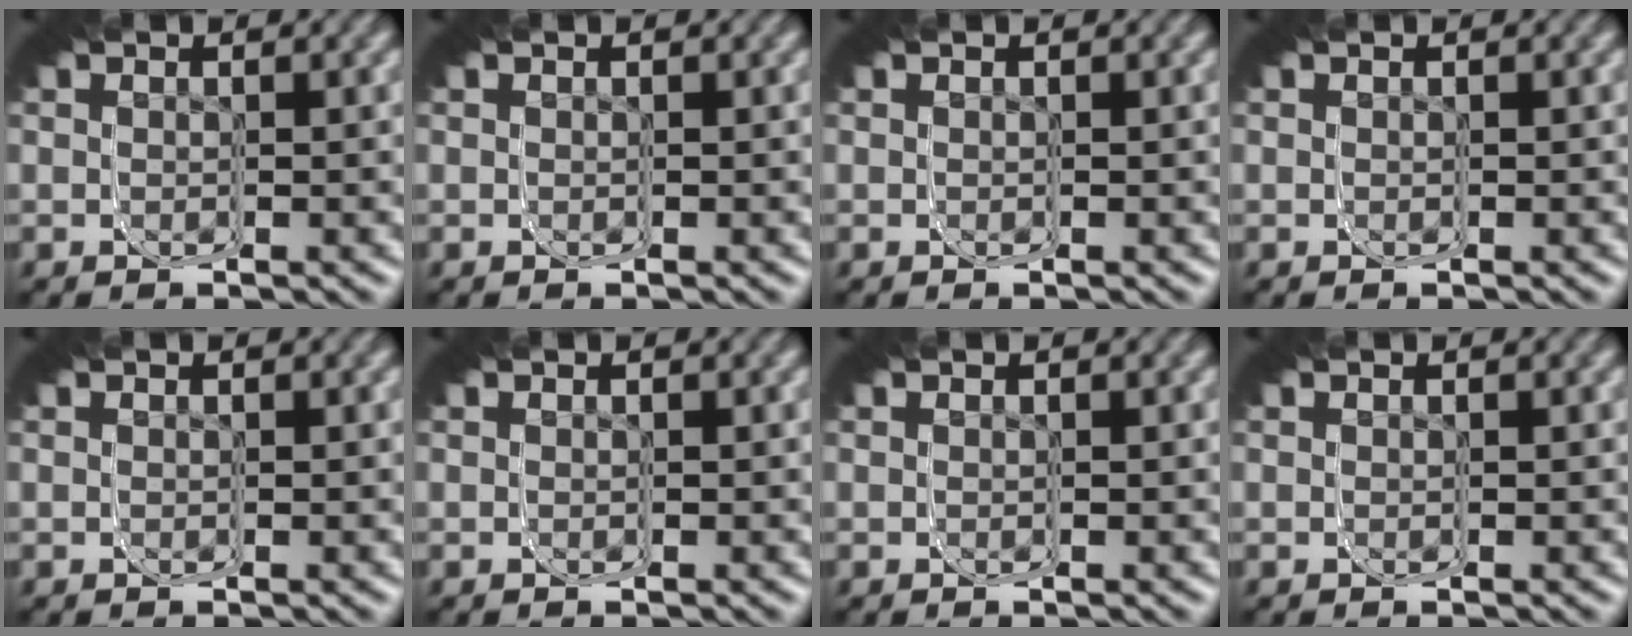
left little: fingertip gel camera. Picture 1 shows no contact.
{"total": 0.0}
{"total": 0.0}
{"total": 0.0}
{"total": 0.0}
{"total": 0.0}
{"total": 0.0}
{"total": 0.0}